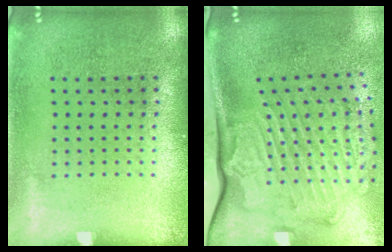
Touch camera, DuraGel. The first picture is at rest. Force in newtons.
{"total": 2.6, "press": 2.2, "slide": 1.4}